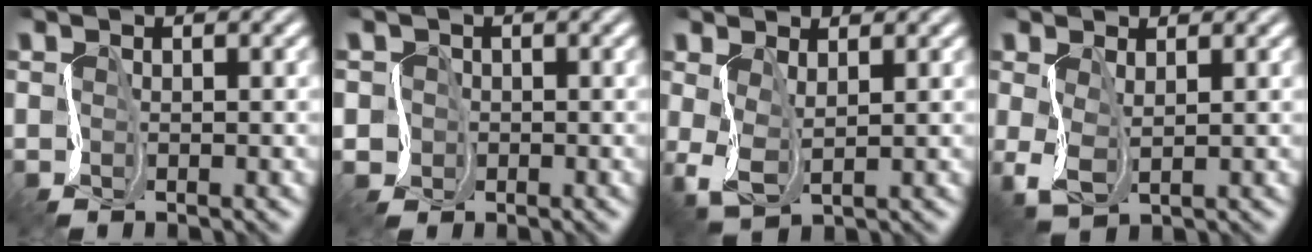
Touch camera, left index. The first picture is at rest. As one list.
[{"total": 1.3, "force": [-0.6, 1.0, -0.5], "torque": [0.003, -0.005, -0.004]}, {"total": 1.7, "force": [0.1, 0.8, 1.5], "torque": [-0.062, -0.005, 0.011]}, {"total": 1.3, "force": [0.0, 0.6, 1.2], "torque": [-0.053, -0.004, 0.008]}]